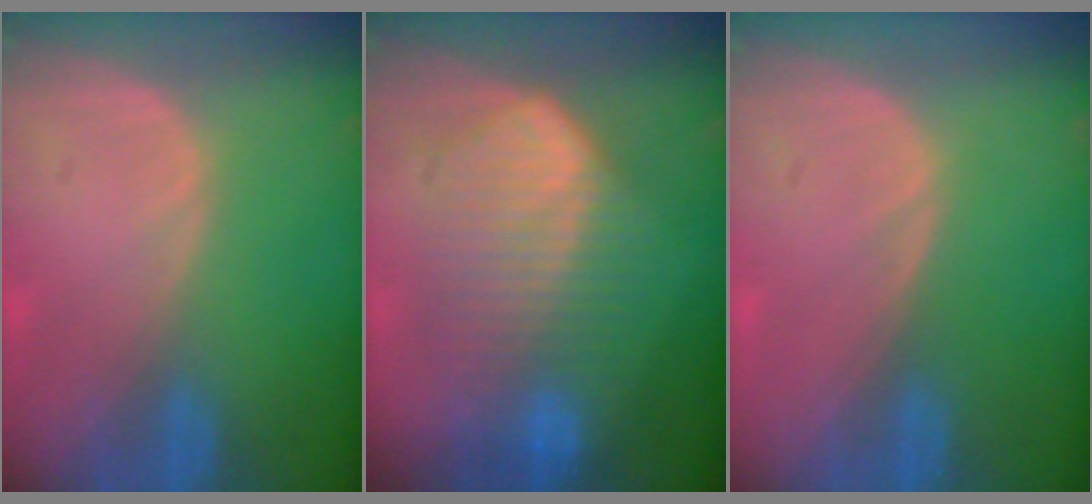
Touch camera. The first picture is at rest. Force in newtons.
{"total": 10.0, "press": 10.0, "slide": 0.6}
{"total": 0.0}